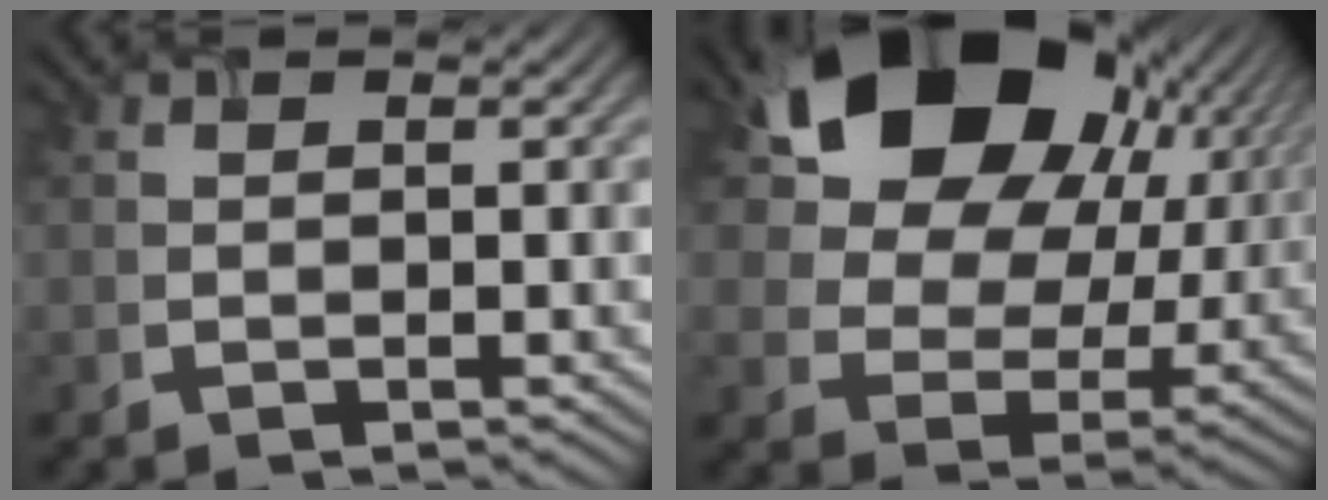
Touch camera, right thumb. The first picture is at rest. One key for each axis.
{"total": 18.7, "fx": 7.9, "fy": 13.2, "fz": 10.7, "tx": -0.190, "ty": 0.014, "tz": 0.145}